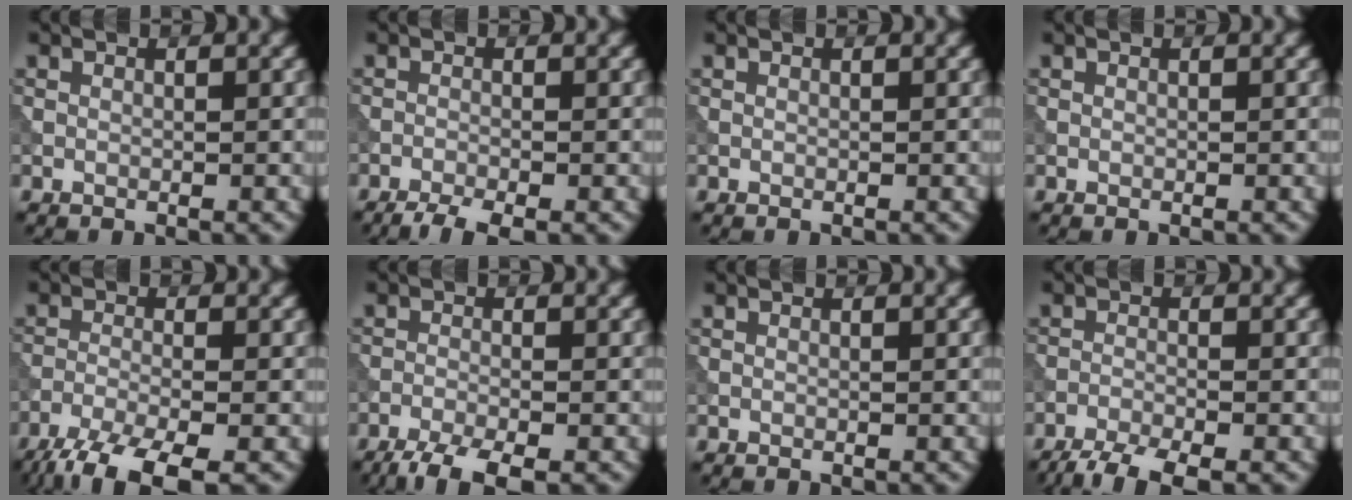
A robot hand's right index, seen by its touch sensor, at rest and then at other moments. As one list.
[{"total": 3.0, "force": [-2.3, 0.5, 1.8], "torque": [-0.036, -0.004, -0.047]}, {"total": 0.0}, {"total": 0.0}, {"total": 7.0, "force": [-5.2, 1.5, 4.4], "torque": [-0.084, -0.020, -0.105]}, {"total": 4.1, "force": [-3.2, 0.7, 2.6], "torque": [-0.049, -0.008, -0.066]}, {"total": 0.0}, {"total": 4.5, "force": [-3.6, 0.7, 2.6], "torque": [-0.049, -0.008, -0.074]}]